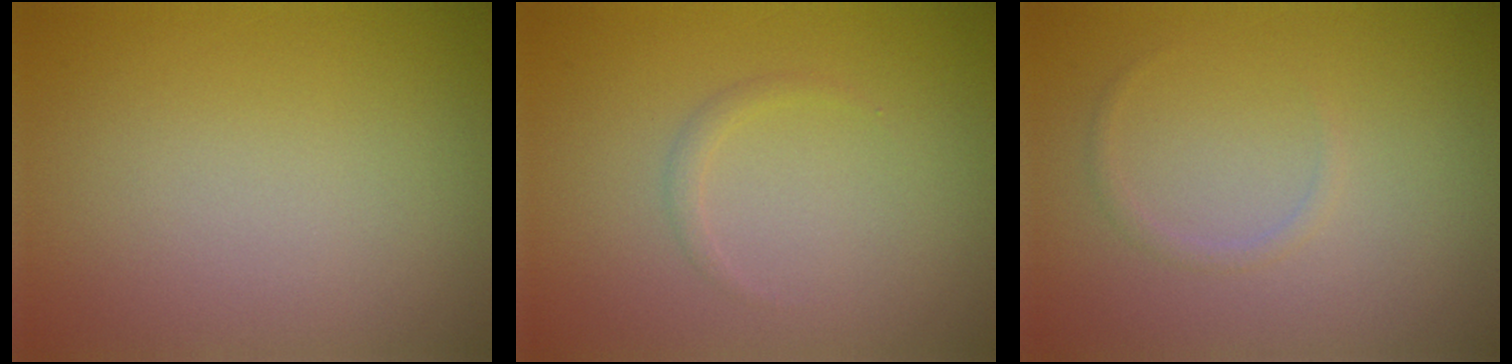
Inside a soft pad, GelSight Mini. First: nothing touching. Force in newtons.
{"total": 0.7, "press": 0.7, "slide": 0.0}
{"total": 0.7, "press": 0.7, "slide": 0.0}